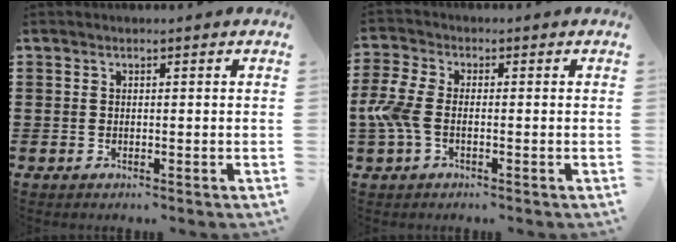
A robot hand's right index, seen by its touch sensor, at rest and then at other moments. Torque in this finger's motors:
{"motor_torque": [1.67, 0.46, 0.68, 0.16]}